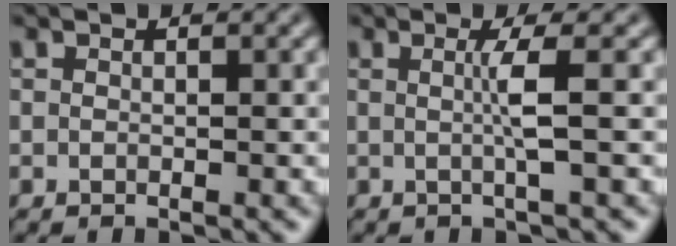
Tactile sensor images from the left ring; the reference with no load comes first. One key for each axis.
{"total": 2.2, "fx": 0.0, "fy": 0.2, "fz": 2.2, "tx": -0.049, "ty": 0.000, "tz": -0.003}